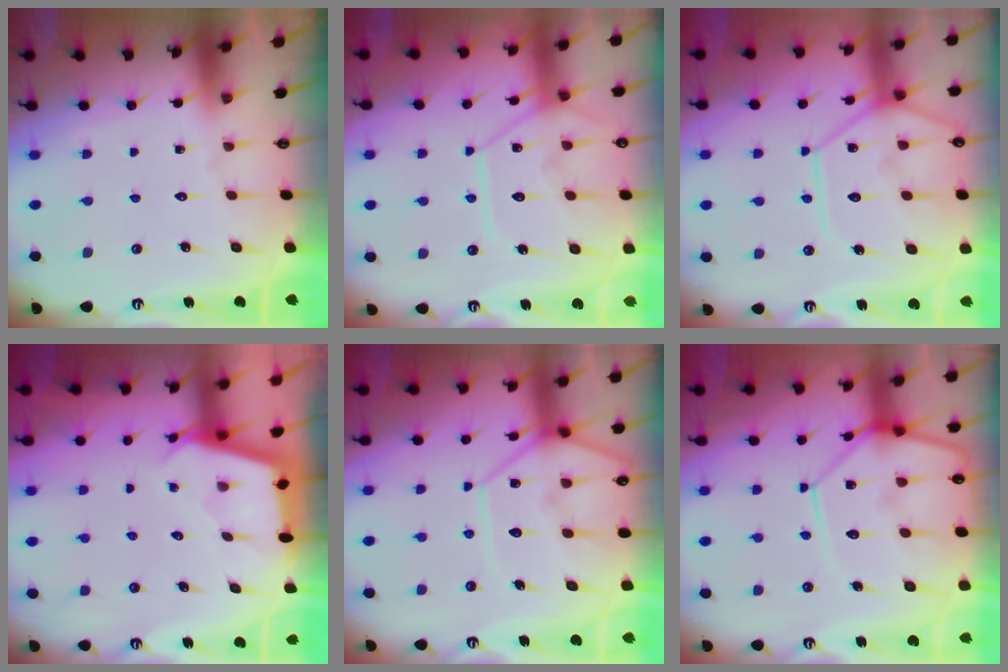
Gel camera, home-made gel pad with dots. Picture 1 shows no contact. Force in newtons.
{"total": 12.5, "press": 12.5, "slide": 1.1}
{"total": 13.4, "press": 13.3, "slide": 1.5}
{"total": 2.6, "press": 2.5, "slide": 0.4}
{"total": 12.0, "press": 11.9, "slide": 1.4}
{"total": 15.1, "press": 15.0, "slide": 1.3}